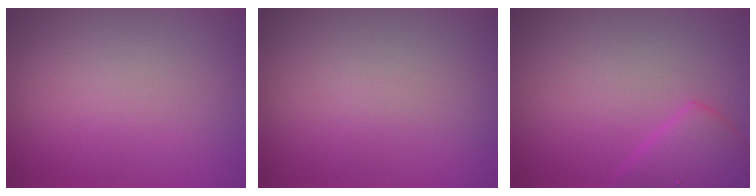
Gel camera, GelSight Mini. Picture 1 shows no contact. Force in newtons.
{"total": 0.0}
{"total": 3.1, "press": 3.1, "slide": 0.3}